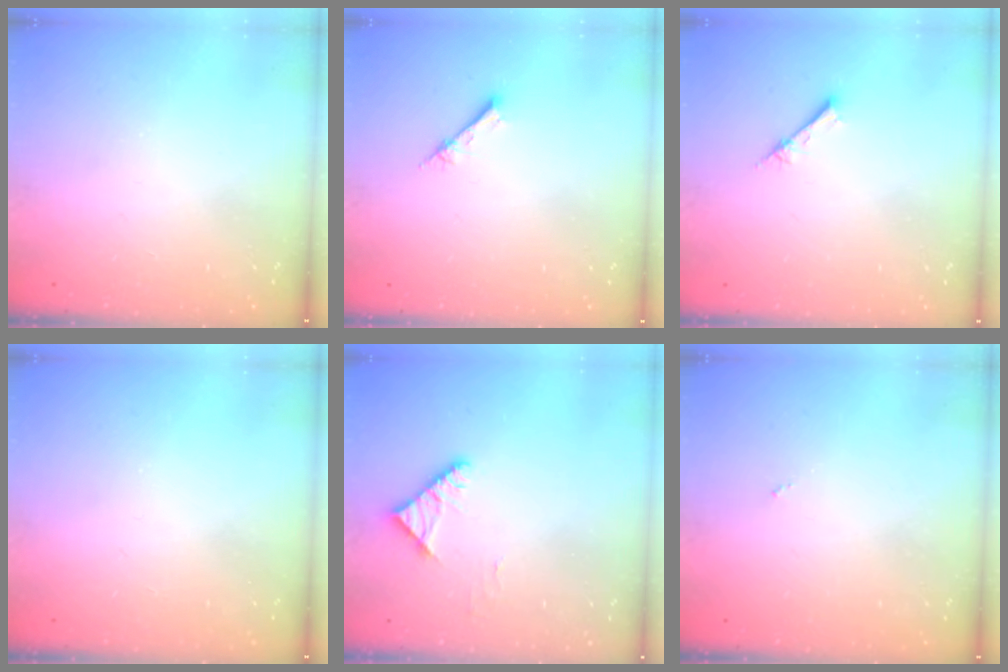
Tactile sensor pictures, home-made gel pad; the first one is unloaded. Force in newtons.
{"total": 2.4, "press": 2.4, "slide": 0.3}
{"total": 2.7, "press": 2.6, "slide": 0.3}
{"total": 0.0}
{"total": 4.5, "press": 4.4, "slide": 0.8}
{"total": 0.0}